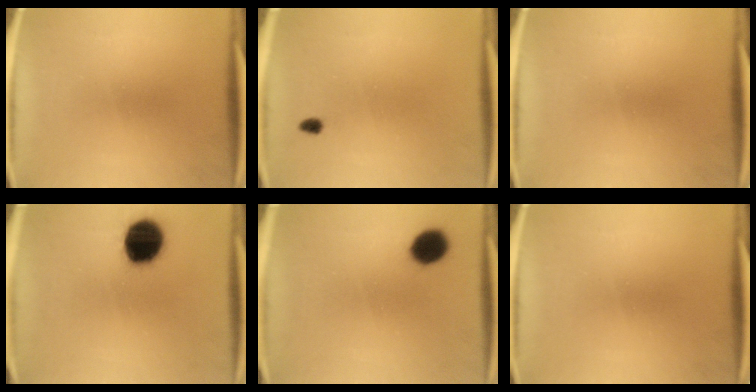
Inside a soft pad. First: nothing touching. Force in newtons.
{"total": 1.5}
{"total": 0.0}
{"total": 15.2}
{"total": 7.4}
{"total": 0.0}